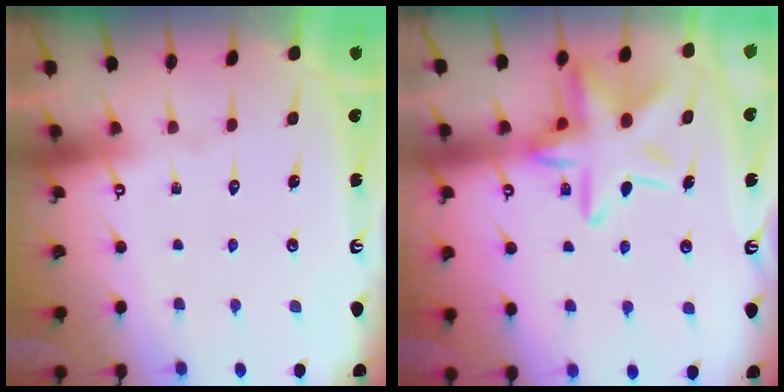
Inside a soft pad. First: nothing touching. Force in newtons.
{"total": 16.8, "press": 16.7, "slide": 1.6}